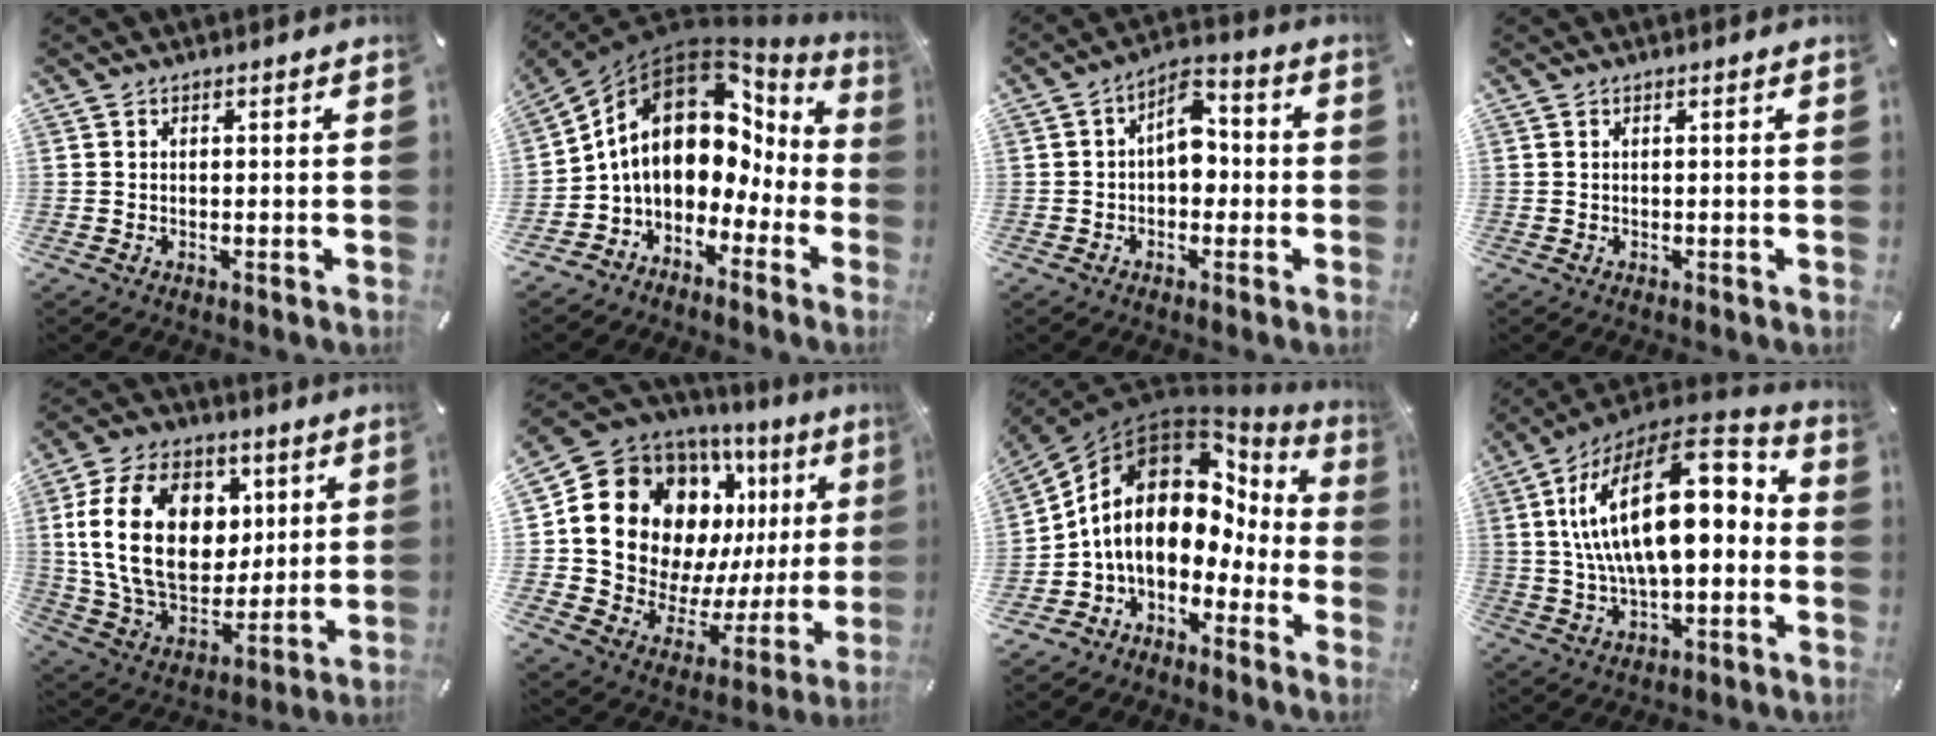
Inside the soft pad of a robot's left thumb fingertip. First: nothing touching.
{"total": 16.6, "force": [3.5, 12.1, 10.9], "torque": [-0.200, -0.024, 0.060]}
{"total": 7.6, "force": [-0.6, 5.1, 5.6], "torque": [-0.080, 0.009, -0.013]}
{"total": 0.0}
{"total": 22.2, "force": [4.9, 16.1, 14.4], "torque": [-0.271, -0.007, 0.088]}
{"total": 19.3, "force": [8.6, 14.8, 9.0], "torque": [-0.138, -0.072, 0.180]}
{"total": 15.1, "force": [1.4, 11.1, 10.1], "torque": [-0.187, -0.018, 0.024]}
{"total": 24.6, "force": [4.3, 13.1, 20.4], "torque": [-0.375, -0.010, 0.073]}